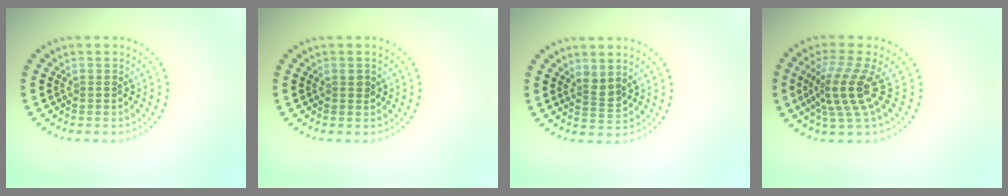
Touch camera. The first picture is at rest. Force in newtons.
{"total": 0.8, "press": 0.8, "slide": 0.2}
{"total": 1.7, "press": 1.3, "slide": 1.1}
{"total": 4.0, "press": 2.7, "slide": 2.9}